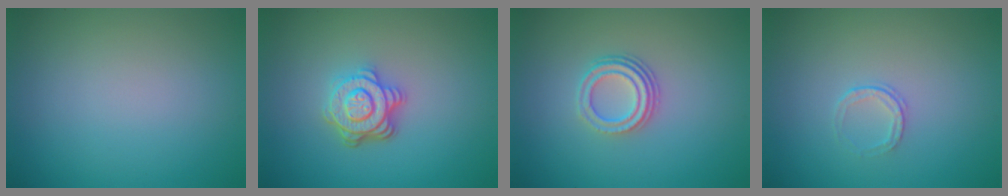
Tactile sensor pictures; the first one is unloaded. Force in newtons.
{"total": 4.3, "press": 3.4, "slide": 2.7}
{"total": 3.2, "press": 2.3, "slide": 2.3}
{"total": 1.0, "press": 0.7, "slide": 0.7}